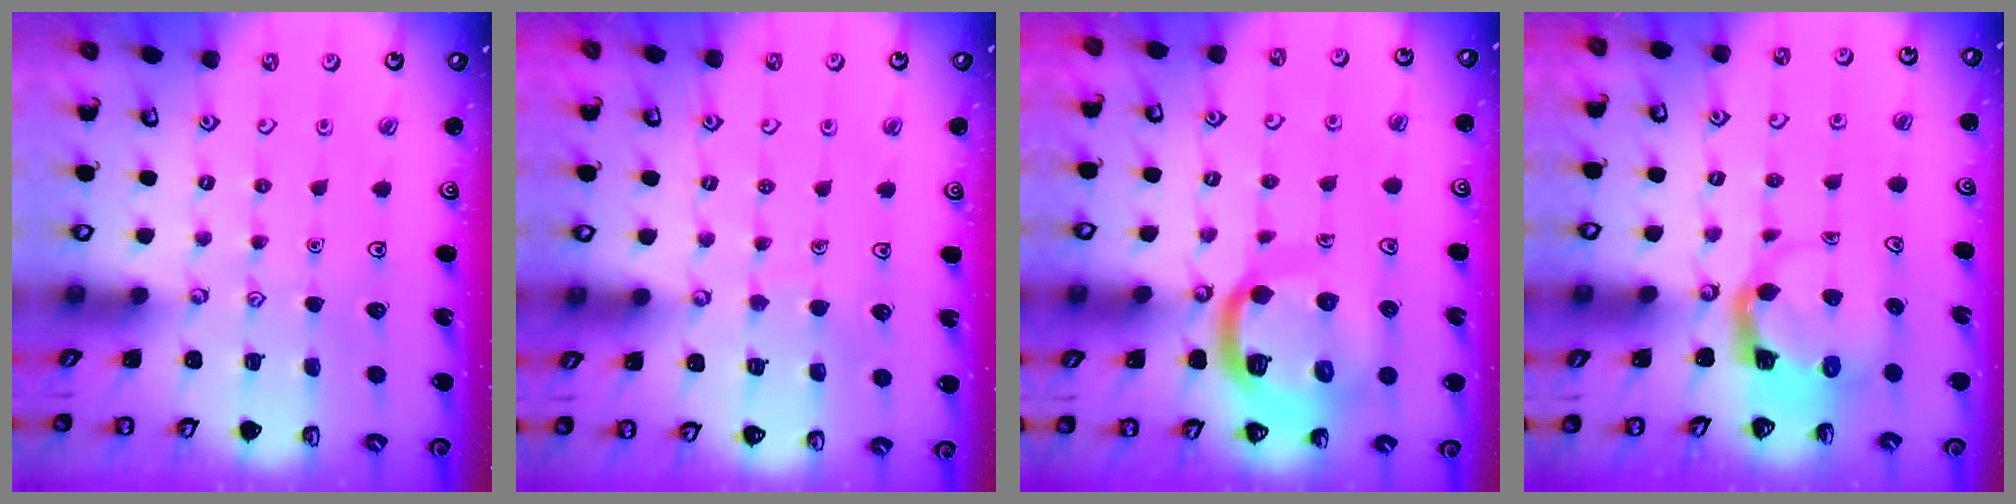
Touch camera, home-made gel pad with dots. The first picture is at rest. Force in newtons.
{"total": 4.7, "press": 4.6, "slide": 0.4}
{"total": 15.6, "press": 15.5, "slide": 1.7}
{"total": 3.8, "press": 3.7, "slide": 0.7}